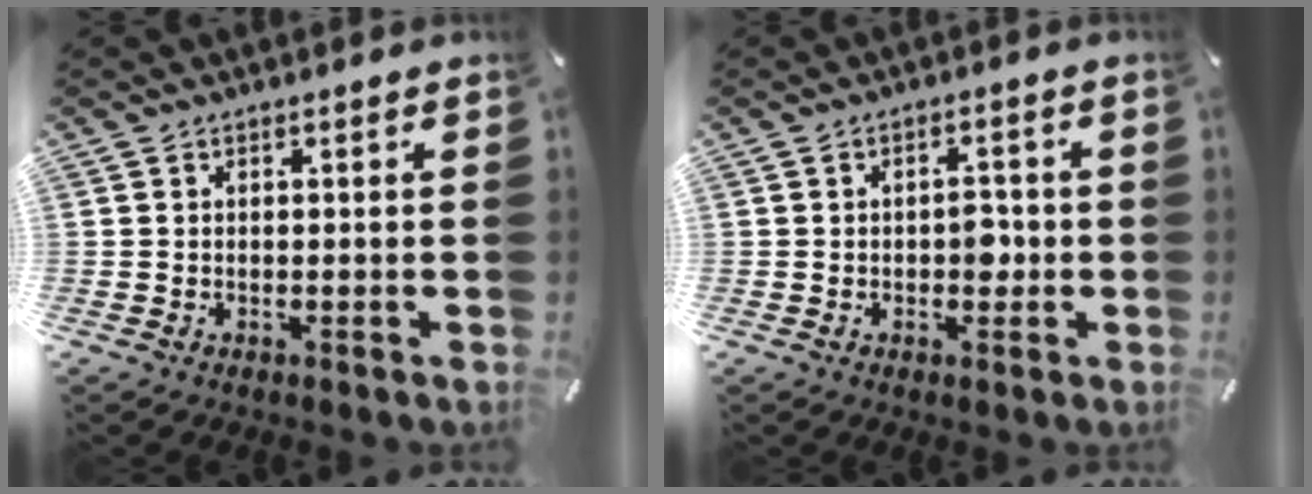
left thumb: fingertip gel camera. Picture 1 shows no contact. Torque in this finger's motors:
{"motor_torque": [0.35, 1.00, 0.37, -0.15, 0.15]}